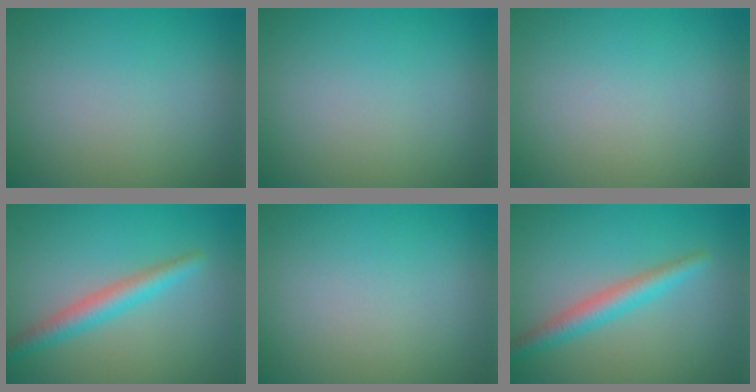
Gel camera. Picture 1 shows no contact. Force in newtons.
{"total": 0.0}
{"total": 0.0}
{"total": 2.9, "press": 2.9, "slide": 0.1}
{"total": 0.0}
{"total": 2.9, "press": 2.9, "slide": 0.1}